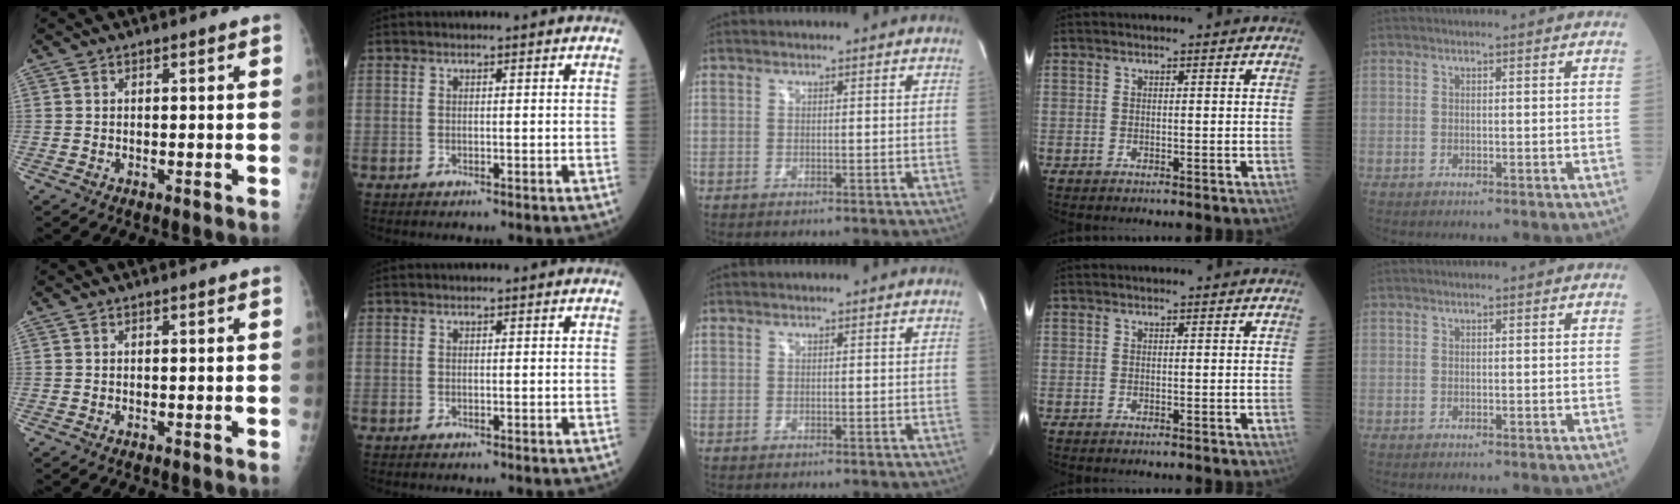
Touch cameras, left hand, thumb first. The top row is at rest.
{}